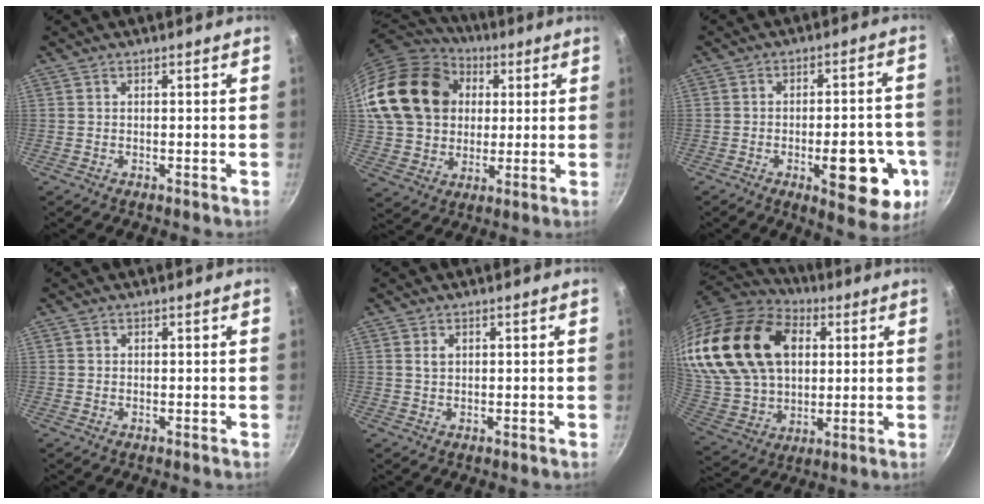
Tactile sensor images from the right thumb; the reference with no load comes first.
{"total": 21.4, "force": [4.7, 17.3, 11.6], "torque": [-0.191, 0.022, 0.091]}
{"total": 14.8, "force": [-5.0, 5.9, 12.7], "torque": [-0.120, 0.017, -0.063]}
{"total": 0.7, "force": [0.3, 0.7, 0.1], "torque": [0.001, 0.003, 0.002]}
{"total": 1.7, "force": [0.6, 1.2, 1.1], "torque": [-0.016, 0.001, 0.011]}
{"total": 30.7, "force": [9.6, 20.8, 20.4], "torque": [-0.397, 0.002, 0.182]}